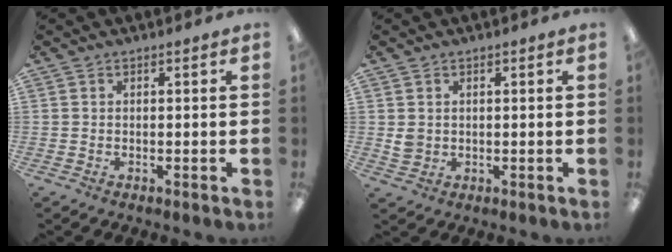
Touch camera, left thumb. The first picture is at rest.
{"total": 2.5, "force": [0.8, 2.3, 0.8], "torque": [-0.009, 0.000, 0.014]}